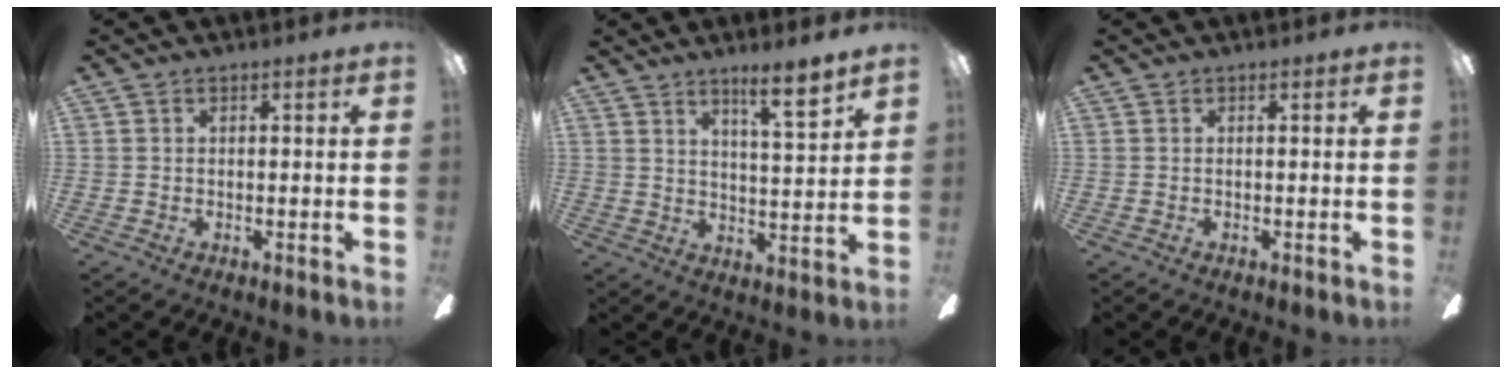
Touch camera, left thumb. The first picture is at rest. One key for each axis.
{"total": 7.7, "fx": 6.0, "fy": 0.8, "fz": 4.9, "tx": -0.069, "ty": -0.038, "tz": 0.095}
{"total": 0.0}